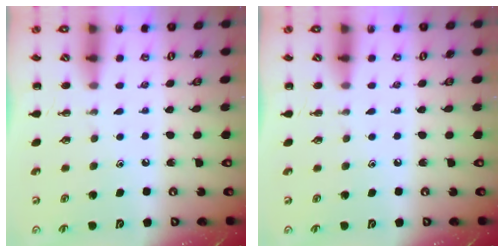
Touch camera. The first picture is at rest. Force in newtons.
{"total": 0.0}